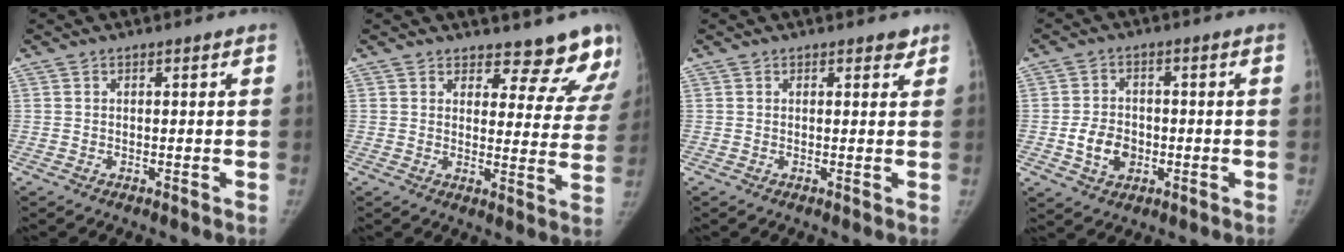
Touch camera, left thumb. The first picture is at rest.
{"total": 12.8, "force": [11.8, 4.5, 2.3], "torque": [0.030, -0.092, 0.118]}
{"total": 1.4, "force": [1.1, 0.8, 0.5], "torque": [0.006, -0.006, 0.009]}
{"total": 6.8, "force": [-1.5, 5.2, 4.0], "torque": [-0.052, 0.009, -0.023]}